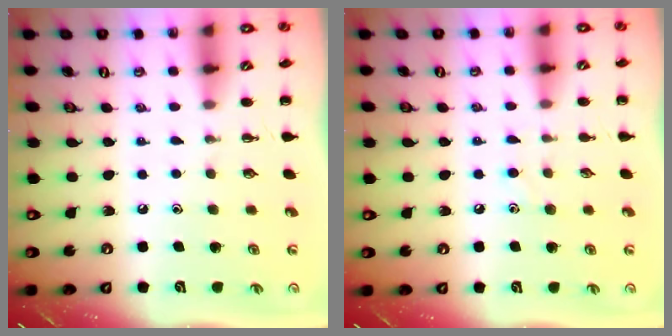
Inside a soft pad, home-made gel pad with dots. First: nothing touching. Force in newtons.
{"total": 5.0, "press": 4.8, "slide": 1.3}